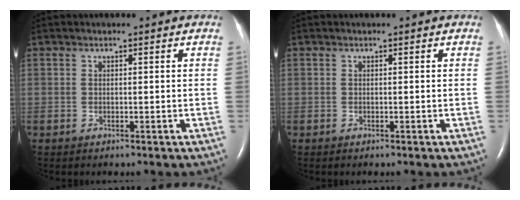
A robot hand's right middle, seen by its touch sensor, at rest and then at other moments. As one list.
[{"total": 0.0}]